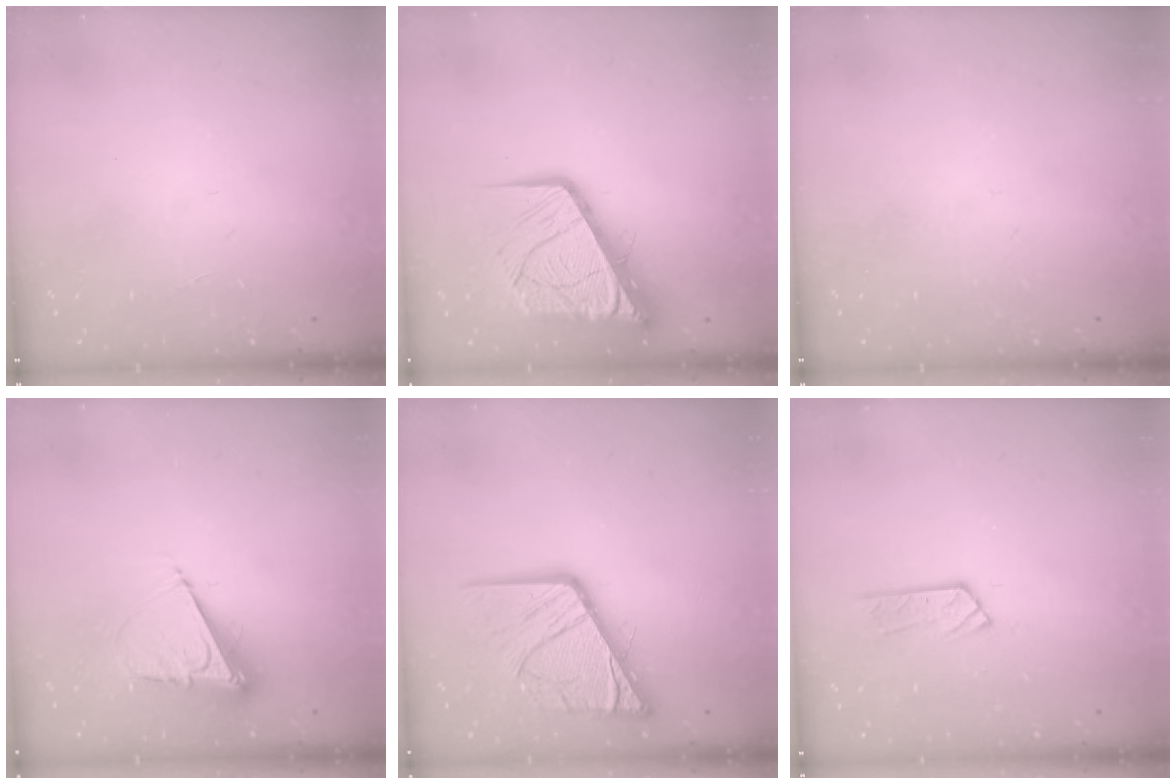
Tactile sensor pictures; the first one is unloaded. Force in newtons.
{"total": 15.8, "press": 15.7, "slide": 1.8}
{"total": 0.0}
{"total": 8.6, "press": 8.5, "slide": 0.6}
{"total": 16.9, "press": 16.8, "slide": 1.8}
{"total": 4.6, "press": 4.6, "slide": 0.5}